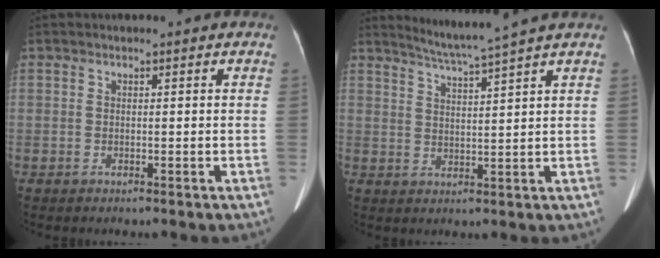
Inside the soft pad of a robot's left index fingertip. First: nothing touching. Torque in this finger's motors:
{"motor_torque": [0.02, -0.30, -0.08, 0.02]}